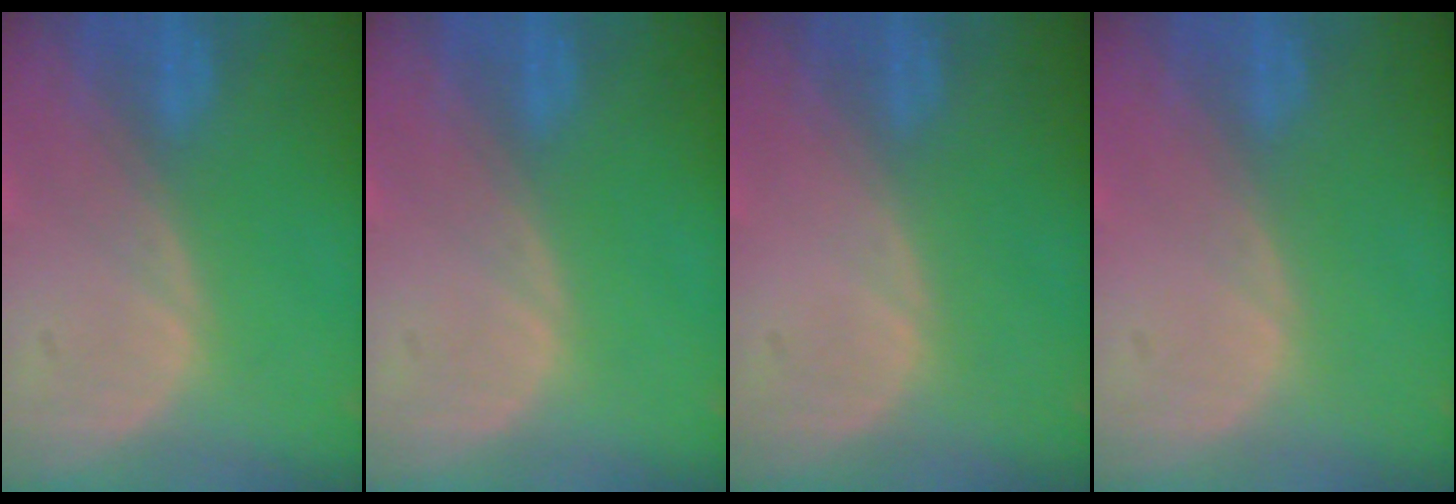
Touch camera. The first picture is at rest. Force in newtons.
{"total": 0.0}
{"total": 0.0}
{"total": 0.0}